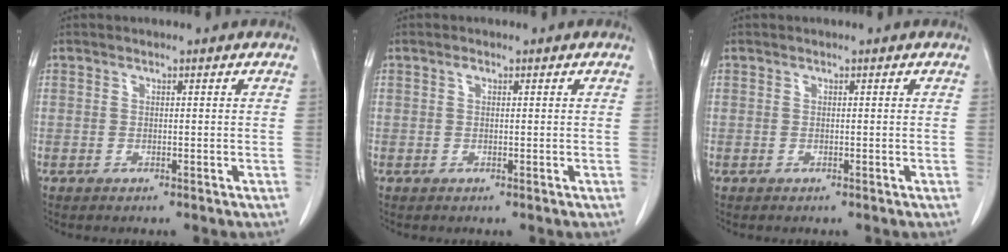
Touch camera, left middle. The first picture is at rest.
{"total": 0.6, "force": [0.3, 0.4, 0.4], "torque": [-0.007, 0.003, 0.002]}
{"total": 0.0}